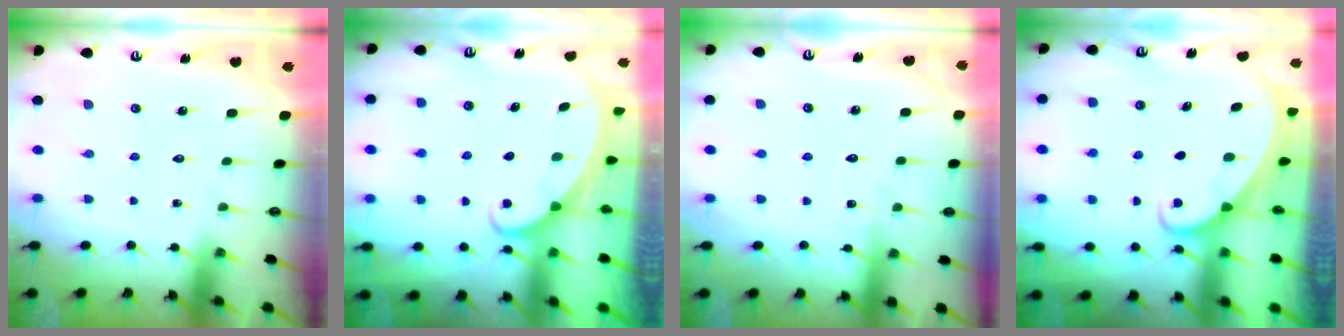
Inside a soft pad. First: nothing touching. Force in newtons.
{"total": 1.7, "press": 1.7, "slide": 0.1}
{"total": 3.0, "press": 3.0, "slide": 0.3}
{"total": 1.6, "press": 1.6, "slide": 0.1}